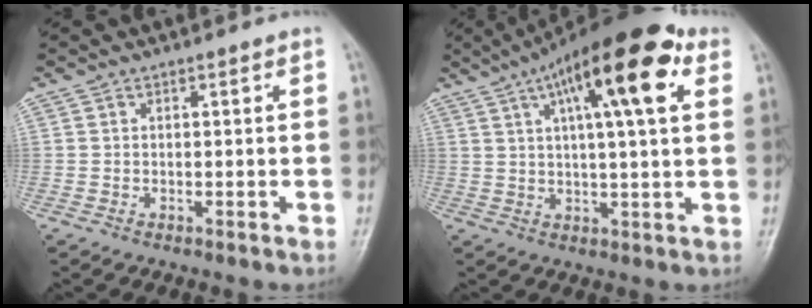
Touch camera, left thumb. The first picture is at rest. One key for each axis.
{"total": 18.6, "fx": 7.9, "fy": 5.1, "fz": 16.0, "tx": -0.234, "ty": 0.009, "tz": 0.117}